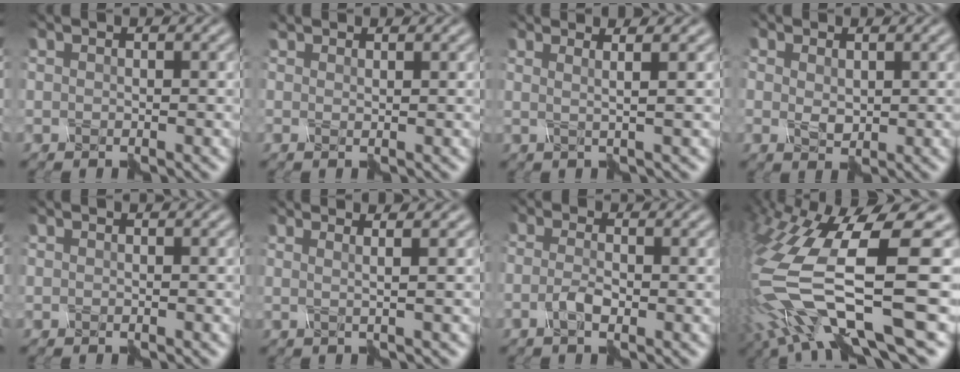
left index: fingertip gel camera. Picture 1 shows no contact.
{"total": 1.1, "force": [1.1, 0.1, 0.0], "torque": [0.001, 0.005, 0.018]}
{"total": 2.3, "force": [1.0, 0.8, 1.9], "torque": [-0.017, 0.014, -0.017]}
{"total": 1.2, "force": [0.0, 1.1, 0.3], "torque": [-0.015, -0.002, 0.007]}
{"total": 0.0}
{"total": 2.5, "force": [1.2, 1.1, 1.8], "torque": [-0.008, 0.022, -0.019]}
{"total": 1.9, "force": [-1.5, 0.6, 1.0], "torque": [-0.028, 0.000, -0.028]}
{"total": 13.1, "force": [-2.9, 3.5, 12.3], "torque": [-0.268, -0.007, -0.032]}